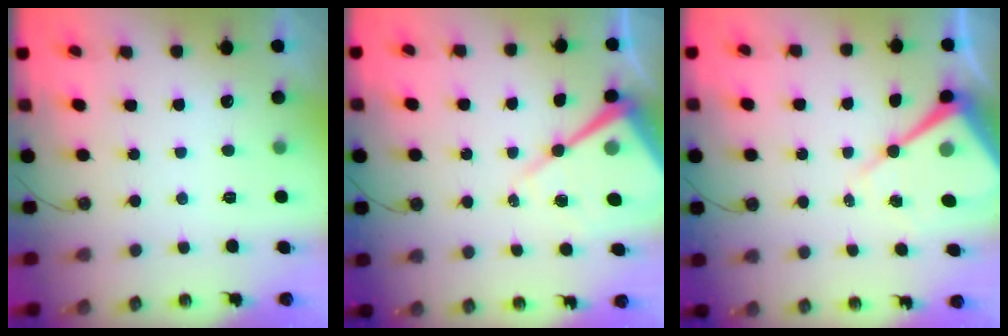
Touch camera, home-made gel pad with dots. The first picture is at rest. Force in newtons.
{"total": 14.2, "press": 14.1, "slide": 1.3}
{"total": 12.1, "press": 12.1, "slide": 1.0}